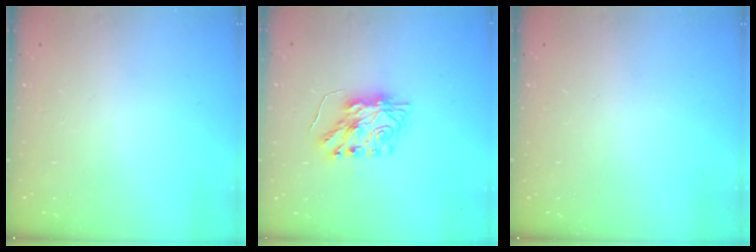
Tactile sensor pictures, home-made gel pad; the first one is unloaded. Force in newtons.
{"total": 8.4, "press": 8.4, "slide": 0.5}
{"total": 0.0}